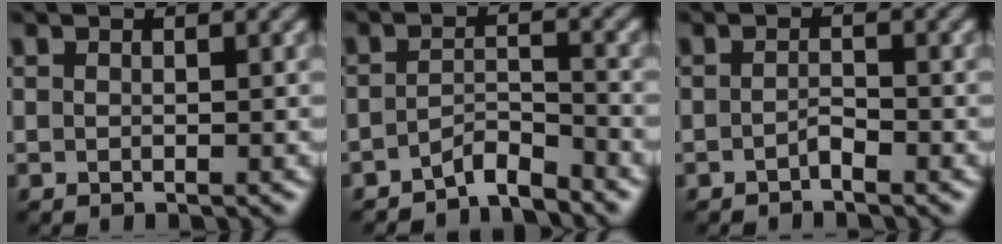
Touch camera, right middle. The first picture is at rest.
{"total": 2.8, "force": [-2.5, 0.4, 1.1], "torque": [-0.018, 0.010, -0.050]}
{"total": 1.0, "force": [-0.7, 0.2, 0.6], "torque": [-0.015, 0.005, -0.013]}